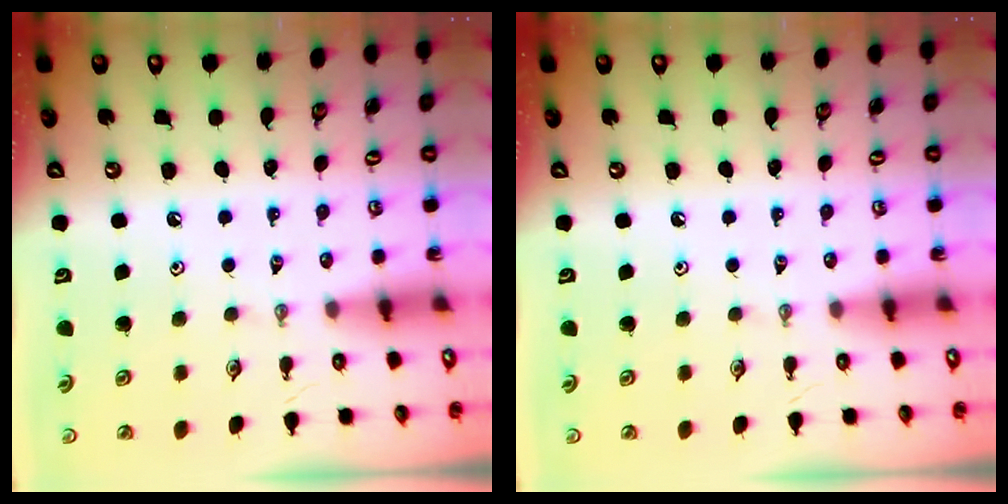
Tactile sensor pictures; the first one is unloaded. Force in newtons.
{"total": 0.0}